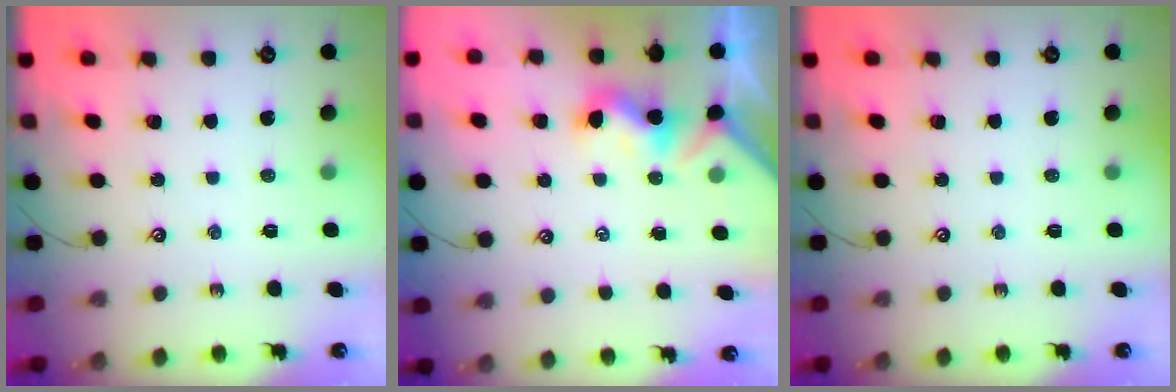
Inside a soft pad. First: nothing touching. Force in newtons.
{"total": 1.4, "press": 1.3, "slide": 0.5}
{"total": 0.0}